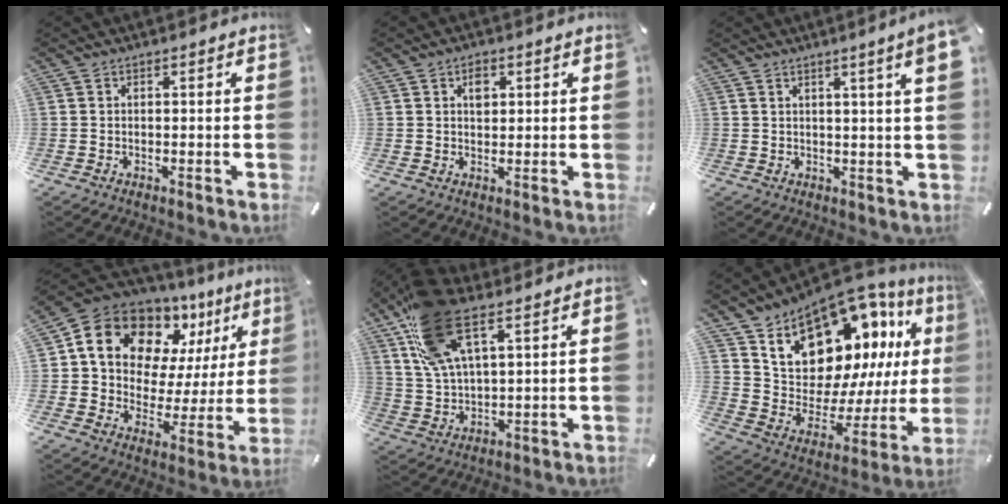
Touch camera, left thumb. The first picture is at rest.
{"total": 2.9, "force": [1.1, 2.1, 1.7], "torque": [-0.013, -0.004, 0.014]}
{"total": 6.0, "force": [2.6, 0.0, 5.4], "torque": [-0.088, -0.009, 0.041]}
{"total": 14.0, "force": [8.6, 9.9, 4.9], "torque": [-0.087, -0.070, 0.155]}
{"total": 17.3, "force": [9.6, 7.7, 12.2], "torque": [-0.268, -0.022, 0.174]}
{"total": 16.9, "force": [11.7, 10.0, 7.0], "torque": [-0.099, -0.110, 0.209]}